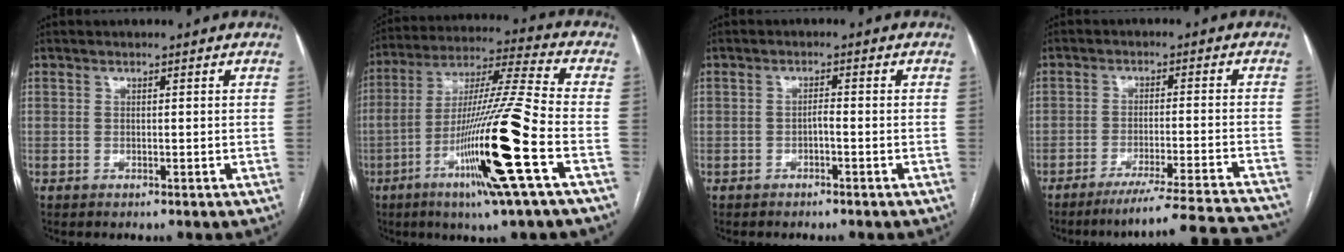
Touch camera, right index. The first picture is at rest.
{"total": 19.6, "force": [-7.1, -1.0, 18.3], "torque": [-0.356, -0.023, -0.136]}
{"total": 1.0, "force": [-0.6, 0.3, 0.8], "torque": [-0.013, 0.004, -0.010]}
{"total": 20.2, "force": [-19.1, -0.4, 6.7], "torque": [-0.046, -0.014, -0.250]}